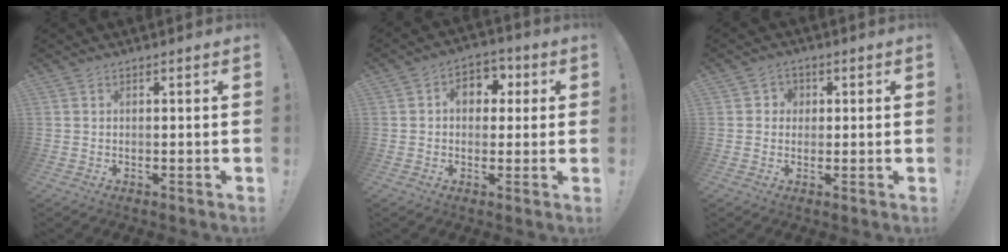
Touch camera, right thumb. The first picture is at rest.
{"total": 7.9, "force": [1.5, 6.2, 4.6], "torque": [-0.066, 0.008, 0.030]}
{"total": 3.3, "force": [0.2, 3.2, 0.9], "torque": [-0.009, 0.002, 0.001]}